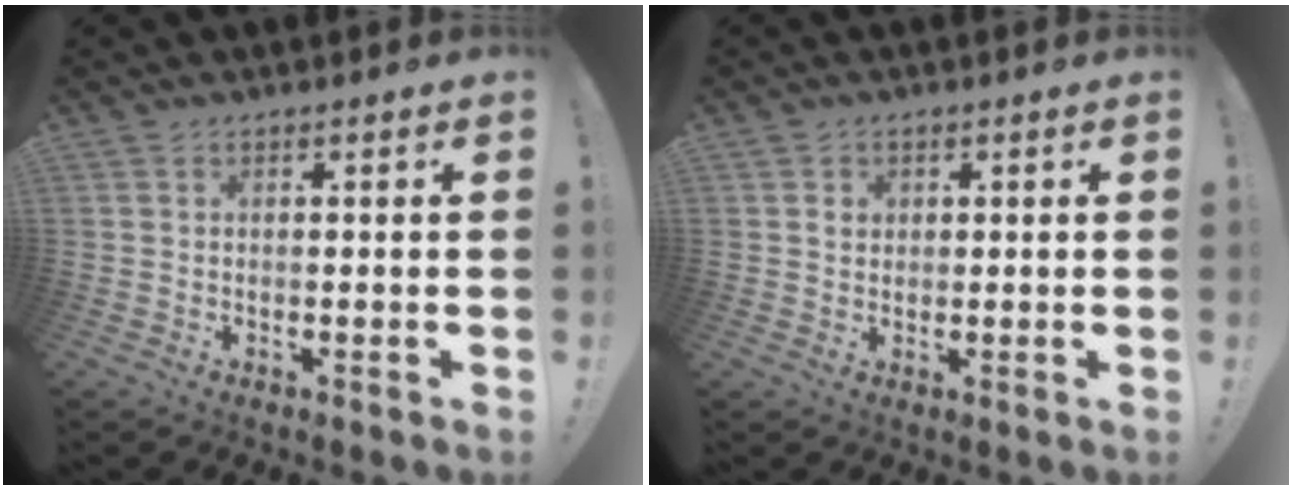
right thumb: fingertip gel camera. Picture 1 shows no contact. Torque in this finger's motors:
{"motor_torque": [0.00, 0.00, 0.00, 0.00, 0.01]}